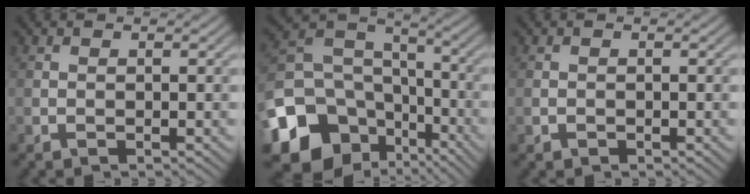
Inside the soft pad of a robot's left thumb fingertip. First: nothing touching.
{"total": 16.0, "force": [-7.7, 12.1, 7.0], "torque": [-0.210, -0.041, -0.126]}
{"total": 0.6, "force": [-0.3, 0.5, 0.2], "torque": [-0.001, -0.004, -0.006]}